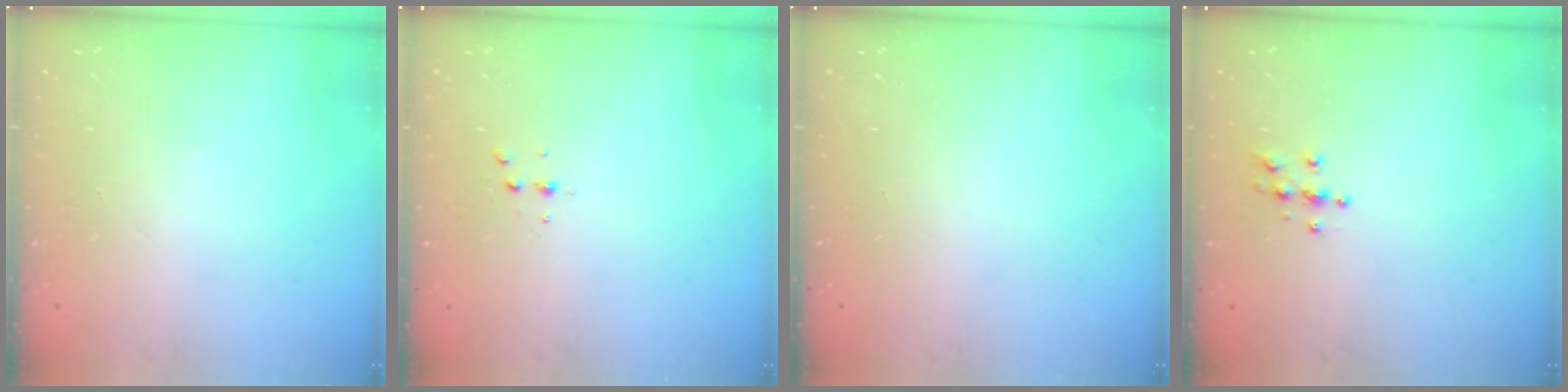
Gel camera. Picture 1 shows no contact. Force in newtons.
{"total": 3.5, "press": 3.5, "slide": 0.5}
{"total": 0.0}
{"total": 4.0, "press": 4.0, "slide": 0.4}